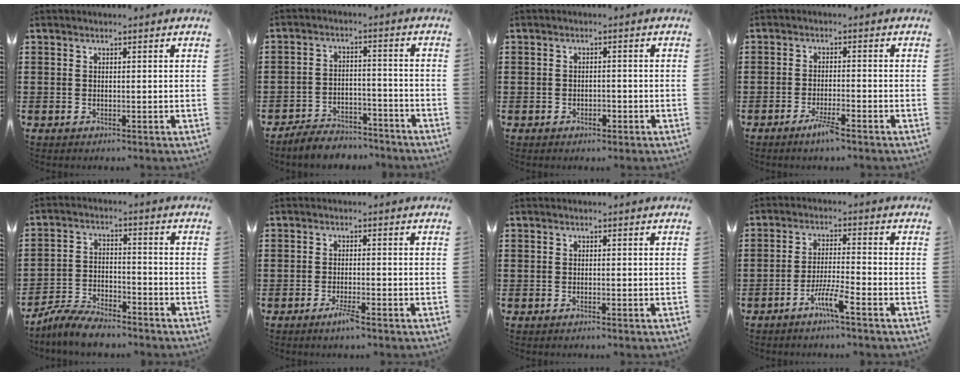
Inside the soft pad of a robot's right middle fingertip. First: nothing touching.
{"total": 5.2, "force": [-5.1, 0.9, 0.5], "torque": [-0.008, 0.010, -0.103]}
{"total": 1.5, "force": [-1.2, 0.8, 0.3], "torque": [-0.010, 0.000, -0.027]}
{"total": 3.4, "force": [-2.4, 0.2, 2.4], "torque": [-0.044, -0.002, -0.043]}
{"total": 6.2, "force": [-5.9, 1.0, 1.7], "torque": [-0.040, 0.004, -0.116]}
{"total": 2.7, "force": [-1.8, 0.2, 2.0], "torque": [-0.039, -0.002, -0.034]}
{"total": 0.5, "force": [-0.4, 0.0, 0.3], "torque": [-0.006, -0.002, -0.008]}
{"total": 4.9, "force": [-3.5, 0.2, 3.5], "torque": [-0.072, -0.005, -0.067]}